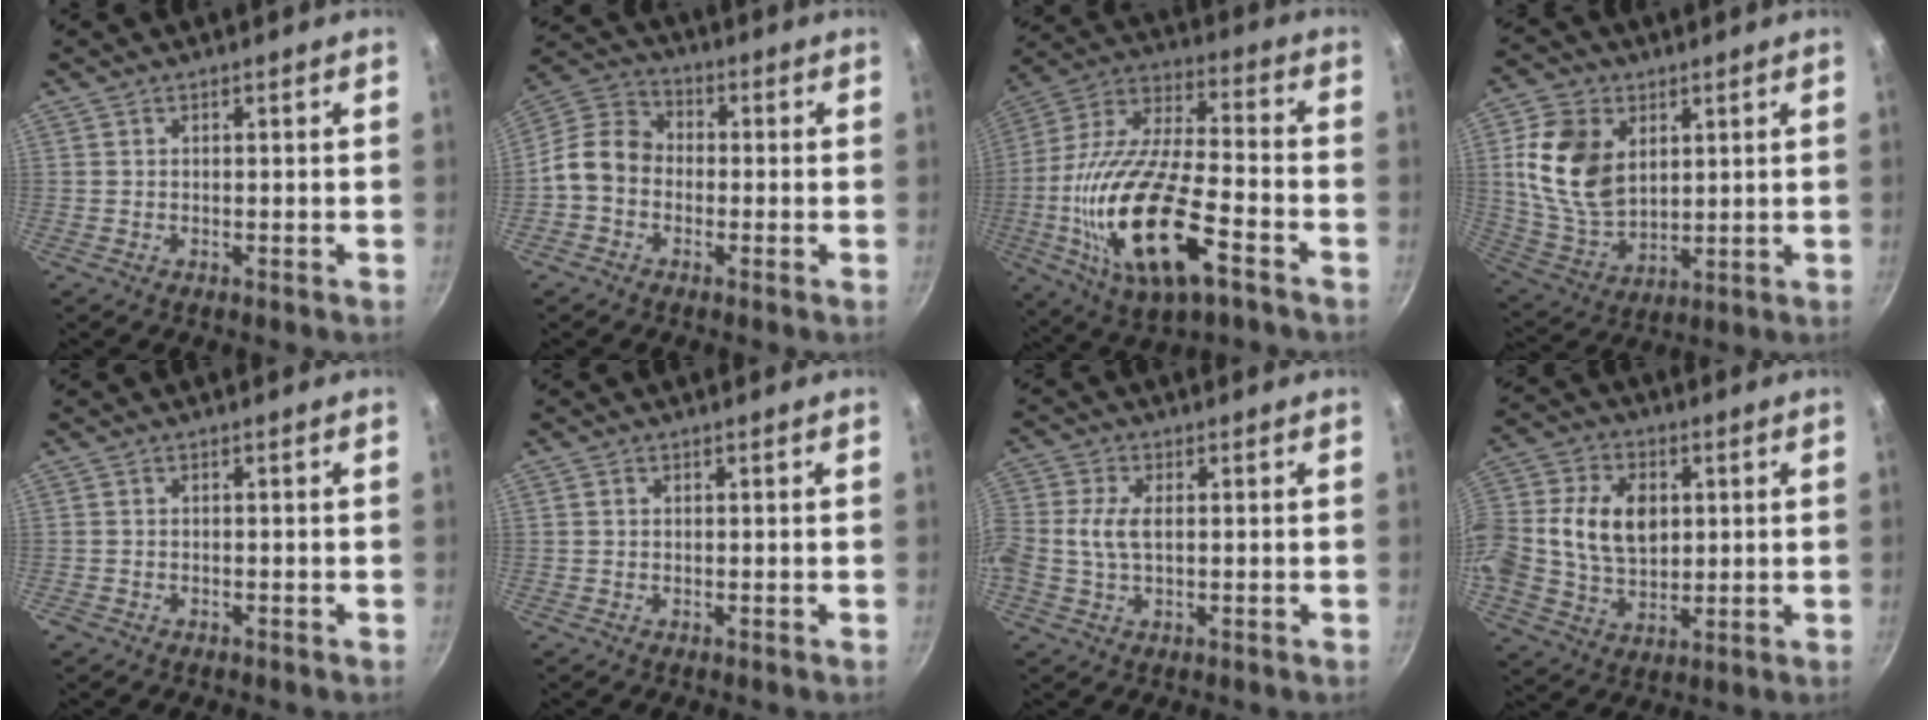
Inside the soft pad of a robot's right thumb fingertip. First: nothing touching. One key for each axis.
{"total": 9.2, "fx": -2.0, "fy": 7.3, "fz": 5.1, "tx": -0.072, "ty": 0.037, "tz": -0.064}
{"total": 25.0, "fx": -8.4, "fy": 10.0, "fz": 21.4, "tx": -0.406, "ty": 0.015, "tz": -0.157}
{"total": 15.0, "fx": 3.8, "fy": 10.4, "fz": 10.1, "tx": -0.173, "ty": -0.019, "tz": 0.085}
{"total": 0.6, "fx": -0.5, "fy": 0.4, "fz": 0.2, "tx": -0.008, "ty": 0.004, "tz": -0.006}
{"total": 0.5, "fx": 0.1, "fy": 0.5, "fz": 0.2, "tx": -0.002, "ty": 0.003, "tz": 0.000}
{"total": 6.0, "fx": 0.2, "fy": 3.5, "fz": 4.9, "tx": -0.107, "ty": 0.008, "tz": -0.005}
{"total": 19.2, "fx": 2.2, "fy": 14.2, "fz": 12.7, "tx": -0.268, "ty": 0.032, "tz": 0.037}